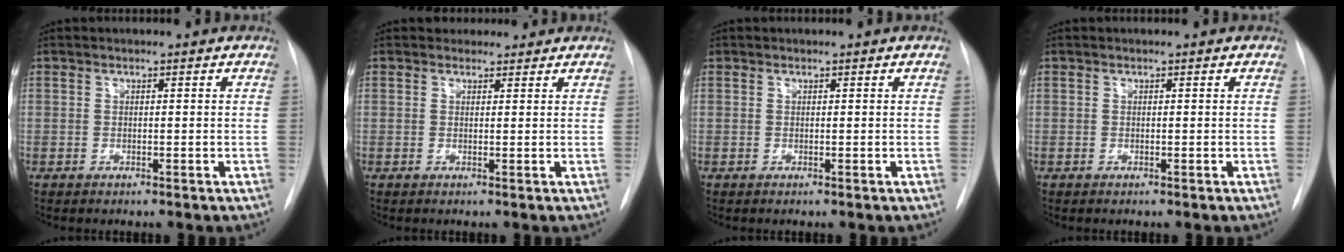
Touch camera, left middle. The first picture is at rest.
{"total": 2.2, "force": [1.9, 1.1, 0.0], "torque": [0.004, 0.010, 0.027]}
{"total": 0.0}
{"total": 0.0}